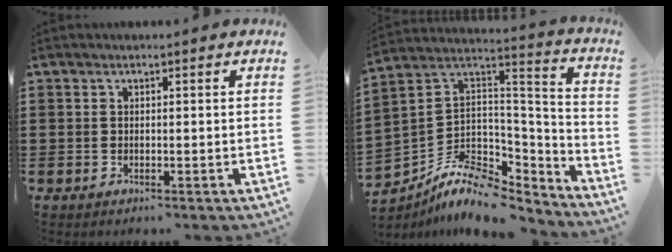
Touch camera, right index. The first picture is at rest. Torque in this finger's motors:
{"motor_torque": [-0.20, -0.05, 0.18, 0.02]}